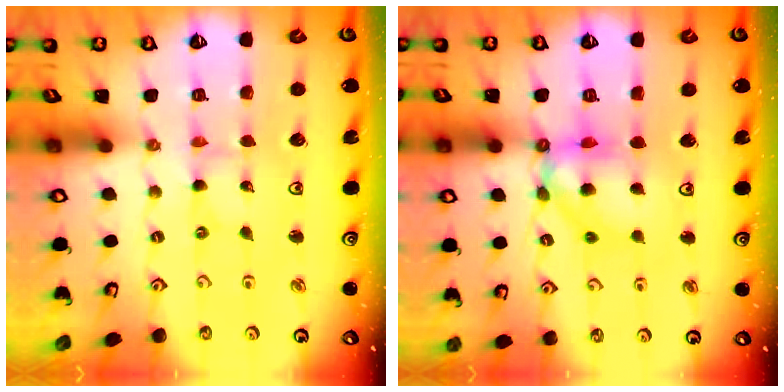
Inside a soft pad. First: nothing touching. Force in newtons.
{"total": 12.4, "press": 12.3, "slide": 1.2}